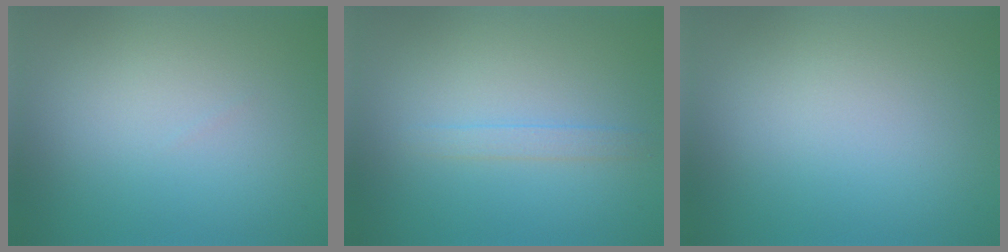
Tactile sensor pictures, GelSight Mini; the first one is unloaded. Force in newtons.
{"total": 1.1, "press": 1.1, "slide": 0.0}
{"total": 0.0}